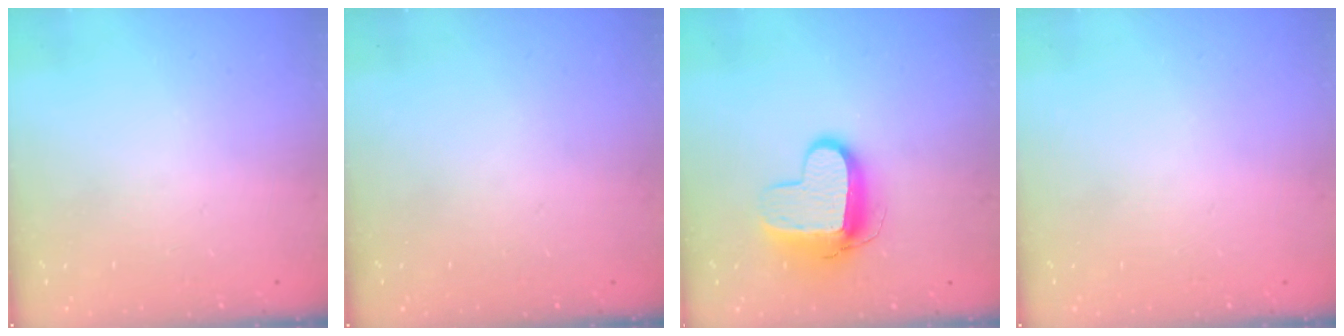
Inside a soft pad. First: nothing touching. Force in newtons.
{"total": 0.0}
{"total": 11.1, "press": 11.0, "slide": 1.3}
{"total": 0.0}